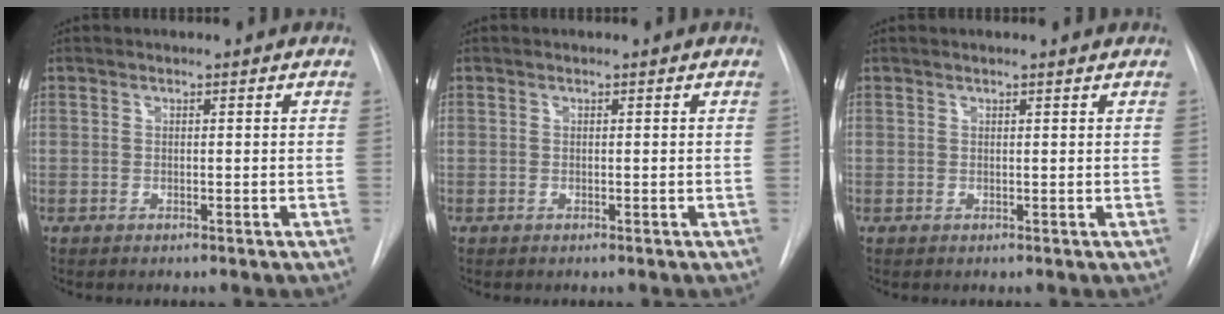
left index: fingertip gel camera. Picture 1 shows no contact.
{"total": 0.0}
{"total": 1.5, "force": [1.3, 0.0, 0.6], "torque": [-0.010, 0.009, 0.015]}